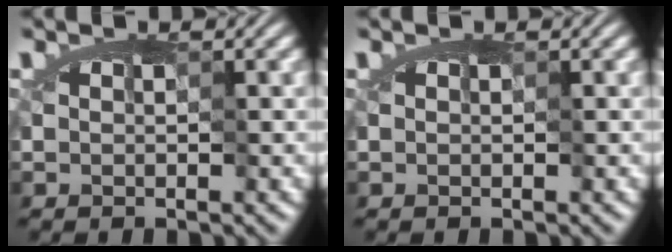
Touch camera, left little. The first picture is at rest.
{"total": 0.0}